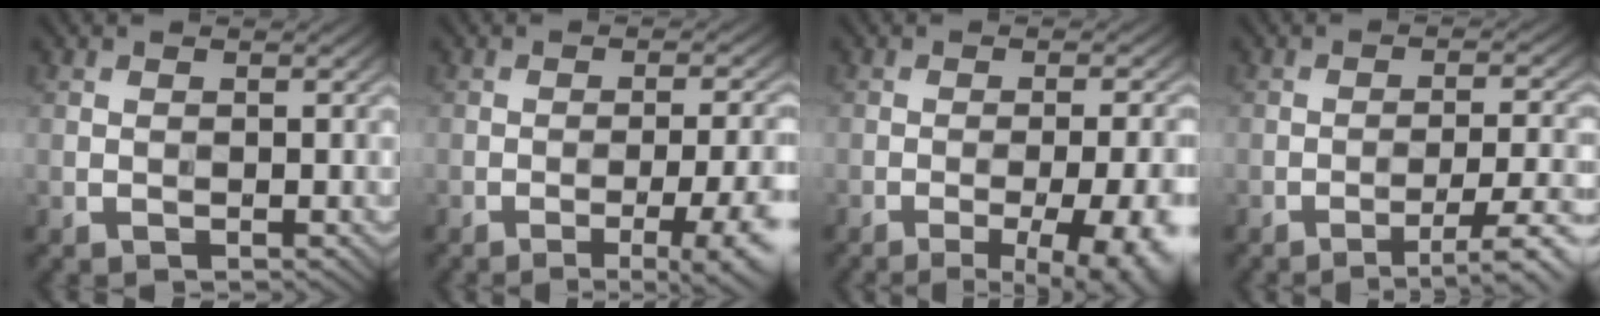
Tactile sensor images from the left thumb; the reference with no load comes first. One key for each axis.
{"total": 9.3, "fx": -3.7, "fy": 2.6, "fz": 8.2, "tx": -0.098, "ty": 0.002, "tz": -0.044}
{"total": 14.4, "fx": -6.8, "fy": 4.8, "fz": 11.8, "tx": -0.115, "ty": 0.012, "tz": -0.075}
{"total": 5.7, "fx": -3.3, "fy": 1.0, "fz": 4.6, "tx": -0.080, "ty": 0.005, "tz": -0.049}